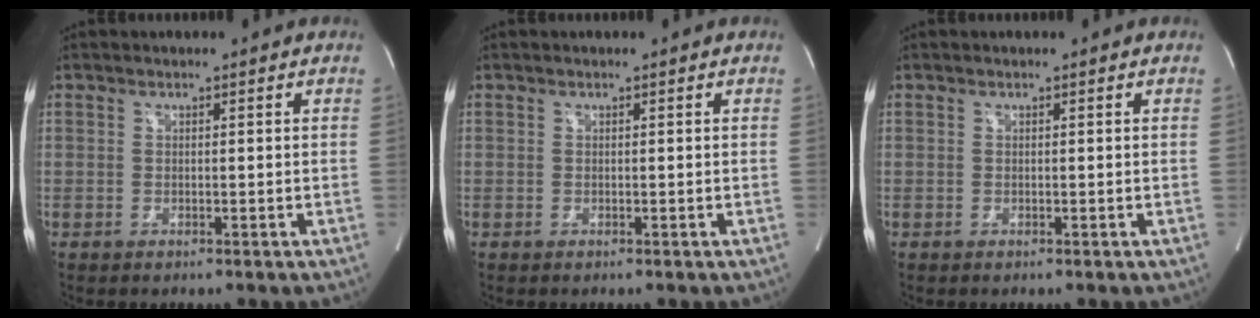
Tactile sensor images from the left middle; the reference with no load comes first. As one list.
[{"total": 0.0}, {"total": 0.0}]